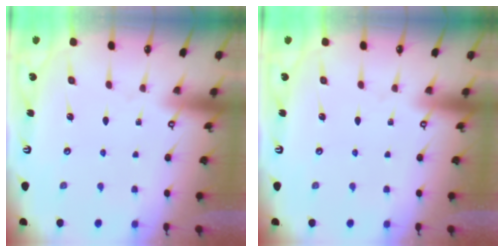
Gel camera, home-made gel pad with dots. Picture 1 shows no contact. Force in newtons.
{"total": 0.0}